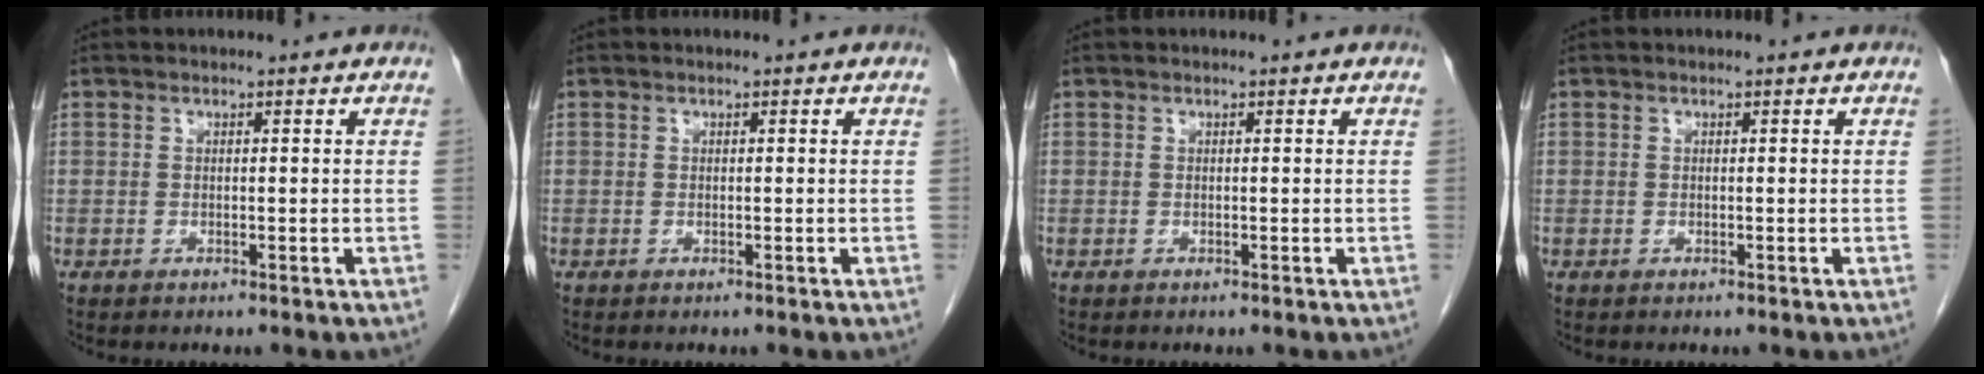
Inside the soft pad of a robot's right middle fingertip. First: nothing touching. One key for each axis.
{"total": 0.0}
{"total": 0.0}
{"total": 0.0}